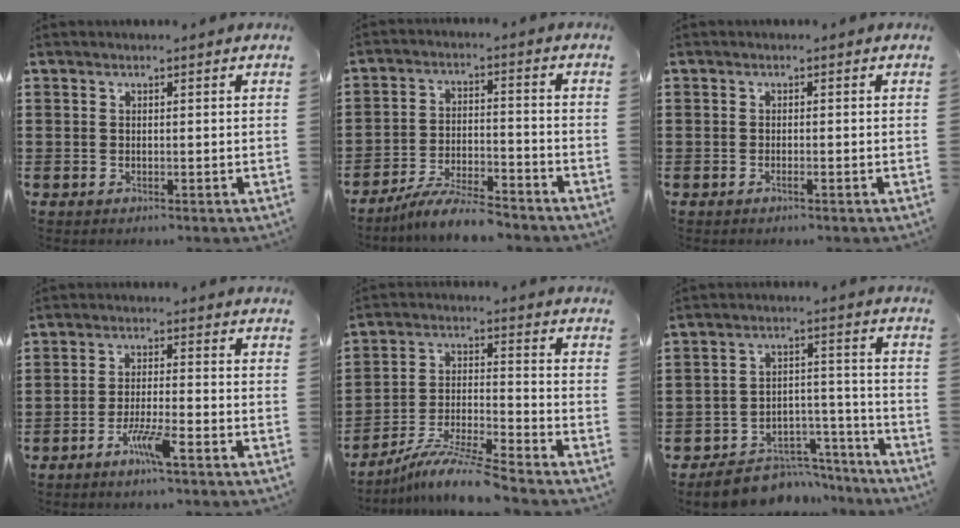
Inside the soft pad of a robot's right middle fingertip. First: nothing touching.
{"total": 6.7, "force": [-6.2, 0.4, 2.5], "torque": [-0.050, 0.000, -0.118]}
{"total": 0.8, "force": [-0.5, 0.0, 0.7], "torque": [-0.012, -0.003, -0.009]}
{"total": 5.2, "force": [-3.2, 0.4, 4.0], "torque": [-0.077, -0.004, -0.058]}
{"total": 8.7, "force": [-7.8, -0.2, 4.0], "torque": [-0.080, -0.003, -0.153]}
{"total": 7.3, "force": [-6.7, 2.5, 1.3], "torque": [-0.014, 0.033, -0.126]}